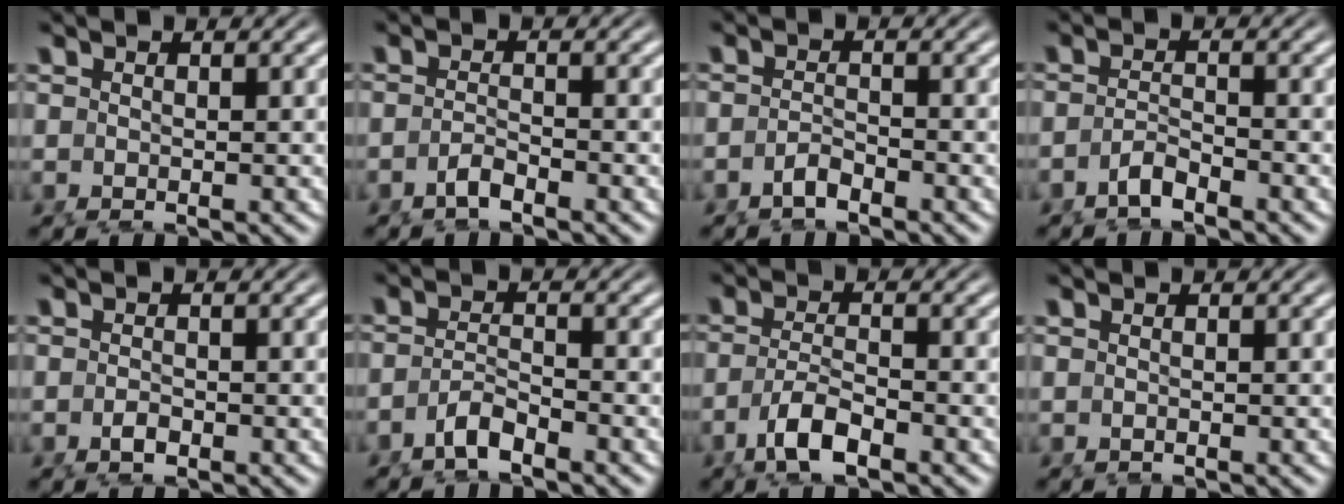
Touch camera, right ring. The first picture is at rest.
{"total": 1.4, "force": [-1.2, -0.5, 0.4], "torque": [-0.002, 0.000, -0.022]}
{"total": 1.4, "force": [-1.3, -0.2, 0.4], "torque": [-0.003, -0.001, -0.023]}
{"total": 1.7, "force": [-1.5, -0.2, 0.7], "torque": [-0.010, -0.003, -0.024]}
{"total": 0.7, "force": [-0.6, 0.1, 0.4], "torque": [-0.006, 0.000, -0.011]}
{"total": 2.1, "force": [-1.7, 0.2, 1.0], "torque": [-0.014, -0.004, -0.026]}
{"total": 3.0, "force": [-1.8, 0.7, 2.3], "torque": [-0.047, -0.016, -0.022]}
{"total": 0.0}